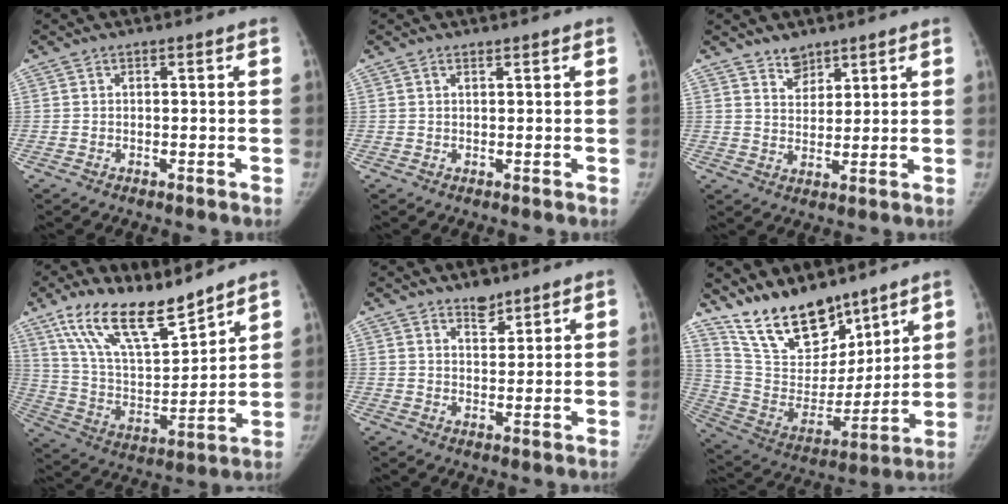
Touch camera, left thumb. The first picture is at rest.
{"total": 0.8, "force": [0.7, 0.2, 0.4], "torque": [-0.010, -0.002, 0.013]}
{"total": 4.2, "force": [3.3, 2.3, 1.0], "torque": [0.004, -0.028, 0.061]}
{"total": 18.2, "force": [13.6, 6.1, 10.5], "torque": [-0.156, -0.070, 0.256]}
{"total": 4.0, "force": [3.1, 1.8, 1.6], "torque": [-0.007, -0.024, 0.053]}
{"total": 19.0, "force": [14.9, 8.4, 8.2], "torque": [-0.106, -0.085, 0.275]}